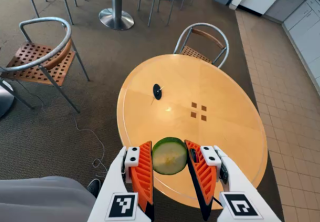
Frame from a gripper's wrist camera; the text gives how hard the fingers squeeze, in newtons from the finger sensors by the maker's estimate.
{"total": 10.1, "left": 10.9, "right": 9.3}